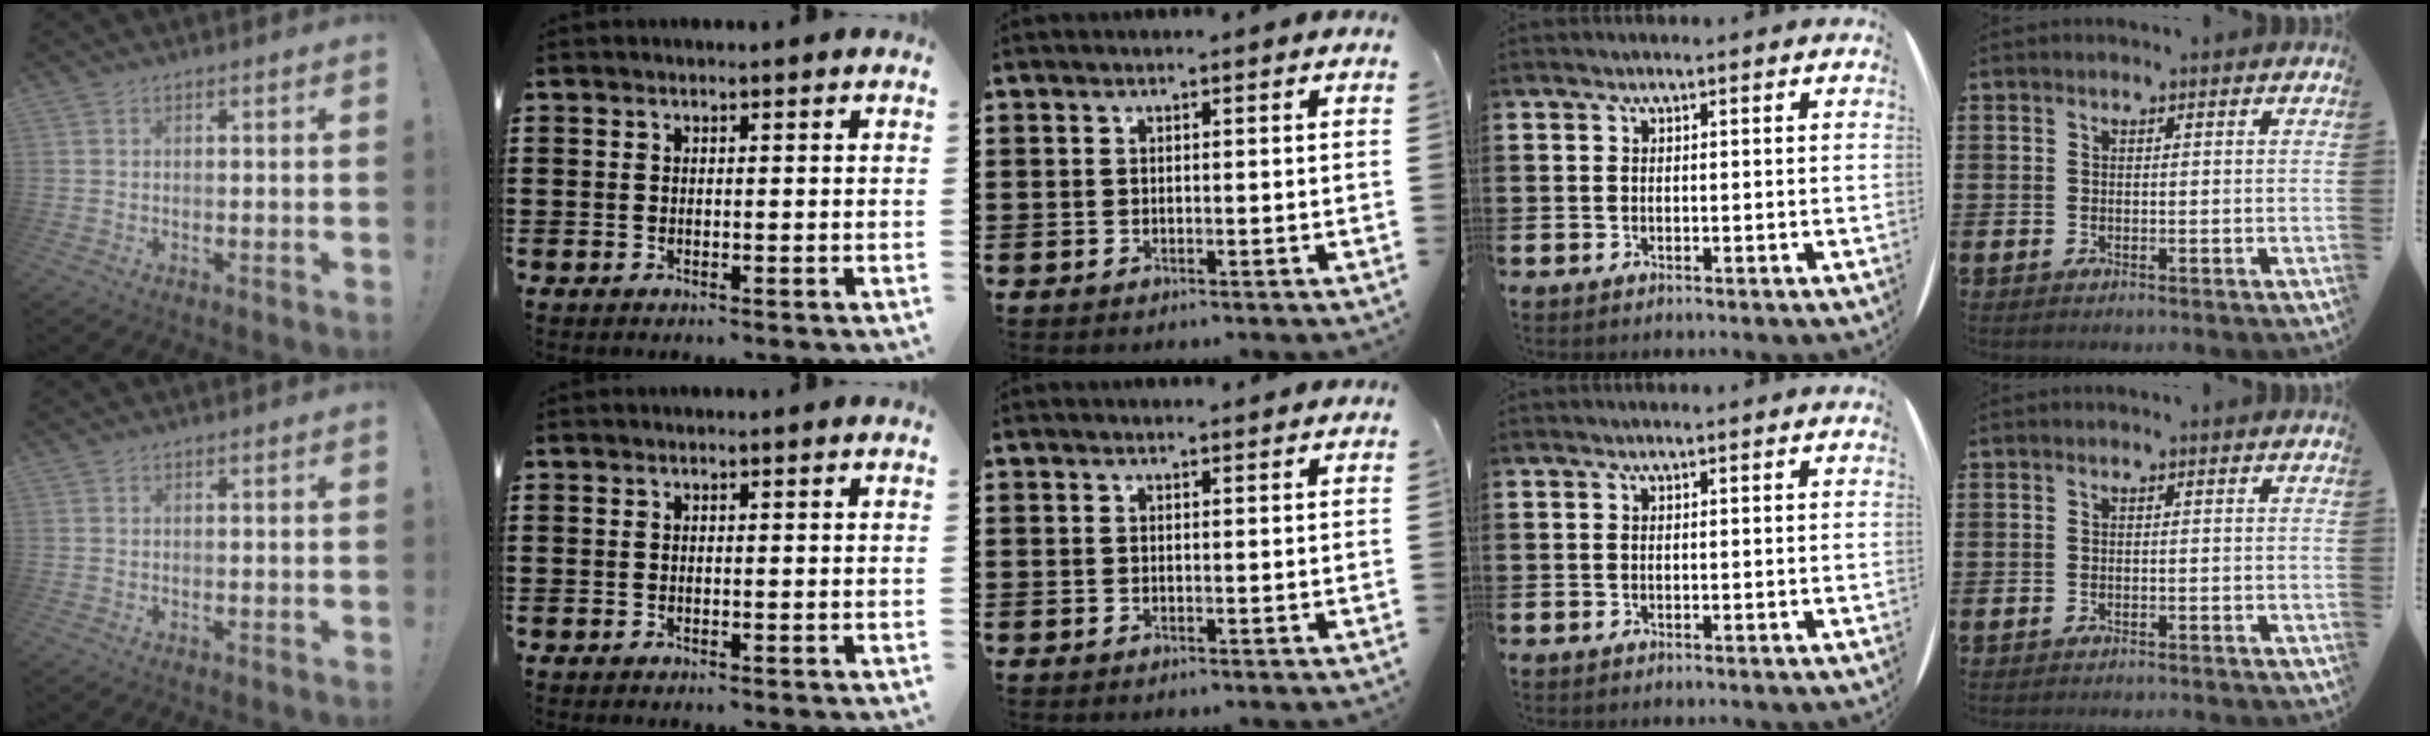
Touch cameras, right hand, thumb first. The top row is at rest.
{"middle": {"total": 0.6, "force": [0.6, 0.0, 0.1], "torque": [0.003, -0.004, 0.010]}, "little": {"total": 0.6, "force": [-0.6, -0.2, 0.0], "torque": [0.001, -0.001, -0.013]}}